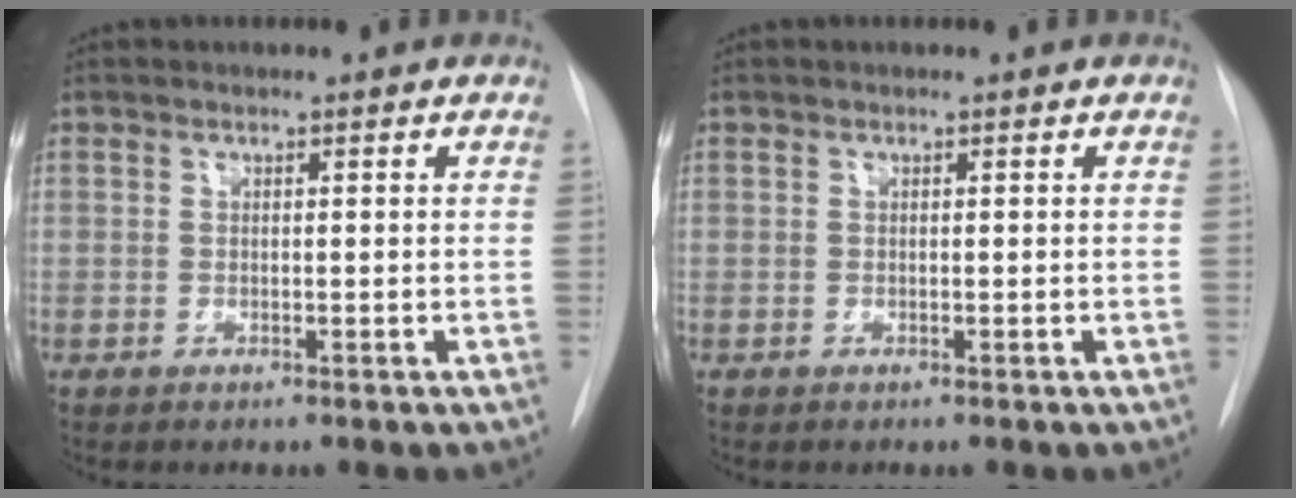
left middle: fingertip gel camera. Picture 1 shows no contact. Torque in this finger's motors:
{"motor_torque": [0.50, -0.64, -0.04, 0.00]}